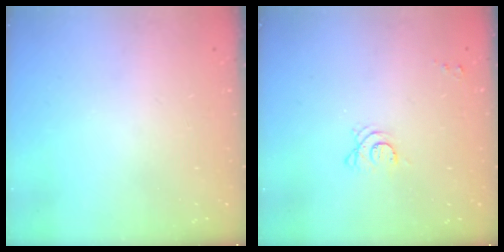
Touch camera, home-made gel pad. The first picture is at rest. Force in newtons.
{"total": 4.4, "press": 4.3, "slide": 1.2}